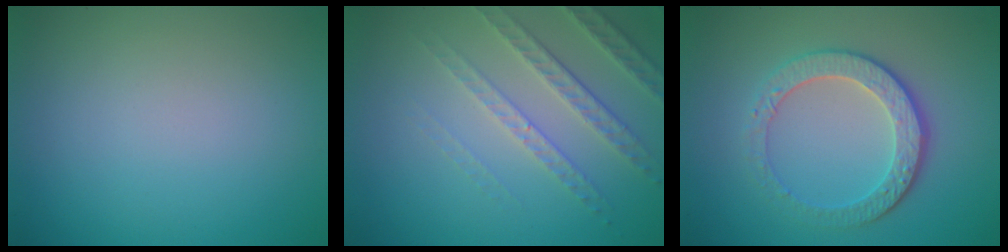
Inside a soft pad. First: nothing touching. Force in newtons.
{"total": 3.4, "press": 3.2, "slide": 1.1}
{"total": 4.3, "press": 3.3, "slide": 2.8}